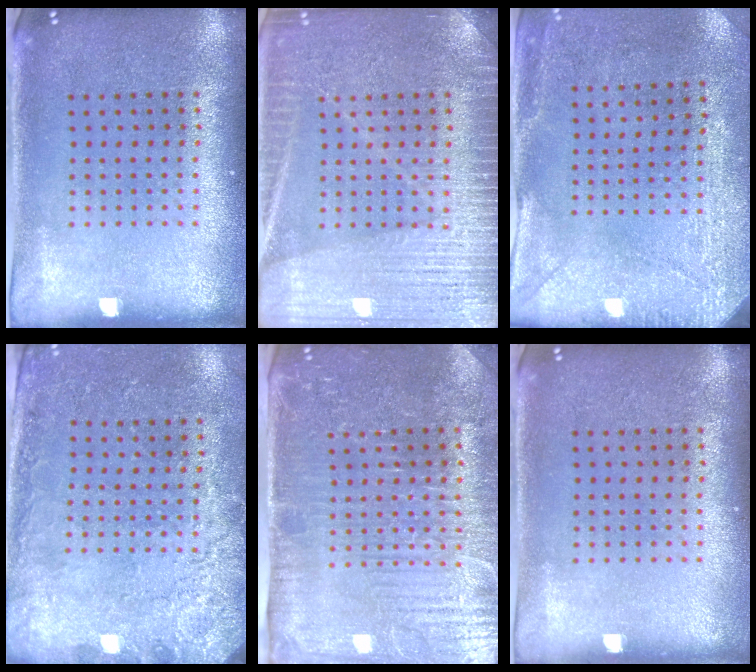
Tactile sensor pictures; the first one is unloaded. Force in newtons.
{"total": 5.4, "press": 5.3, "slide": 0.9}
{"total": 2.9, "press": 2.5, "slide": 1.5}
{"total": 2.5, "press": 2.1, "slide": 1.3}
{"total": 4.8, "press": 4.4, "slide": 2.0}
{"total": 0.0}